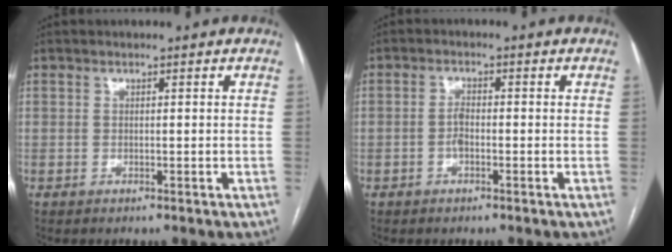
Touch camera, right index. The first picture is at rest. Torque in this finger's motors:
{"motor_torque": [0.54, 0.03, 0.00, 0.04]}